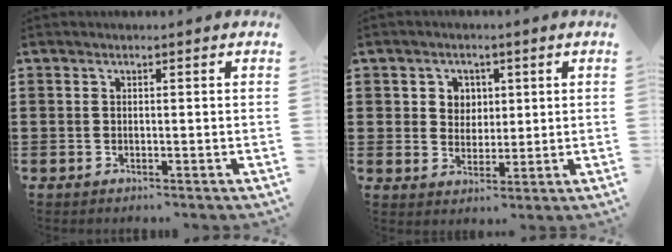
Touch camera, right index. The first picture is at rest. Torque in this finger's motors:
{"motor_torque": [0.04, -0.03, 0.07, 0.05]}